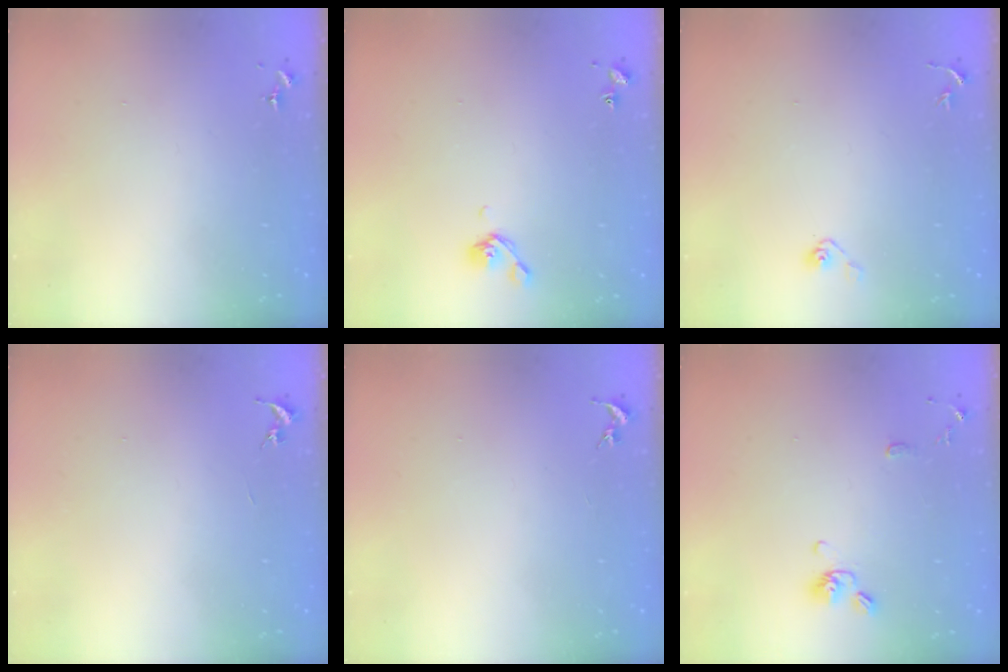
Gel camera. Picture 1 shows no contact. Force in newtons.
{"total": 5.7, "press": 5.6, "slide": 1.2}
{"total": 3.7, "press": 3.5, "slide": 1.4}
{"total": 0.0}
{"total": 0.0}
{"total": 9.4, "press": 9.2, "slide": 1.8}